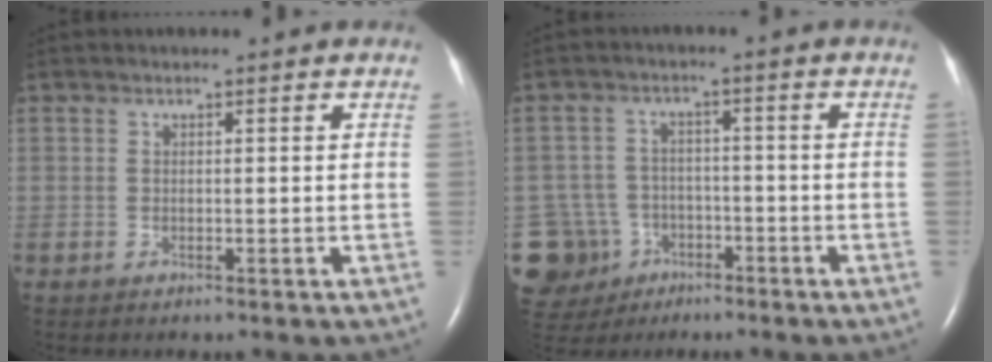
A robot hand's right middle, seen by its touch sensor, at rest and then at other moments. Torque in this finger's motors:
{"motor_torque": [1.36, -0.78, 0.67, 0.05]}